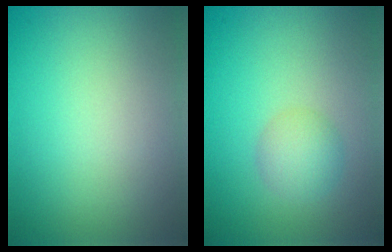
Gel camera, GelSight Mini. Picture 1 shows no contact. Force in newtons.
{"total": 2.4, "press": 2.4, "slide": 0.1}